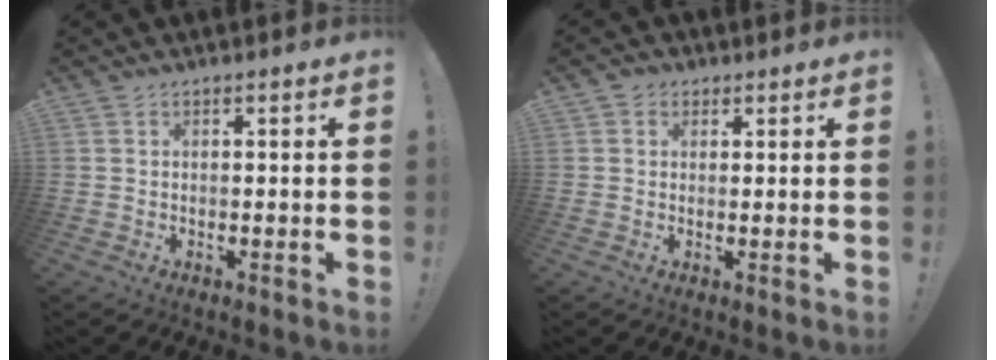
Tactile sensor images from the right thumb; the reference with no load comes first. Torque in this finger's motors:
{"motor_torque": [0.00, -0.01, 0.26, -0.19, -0.02]}